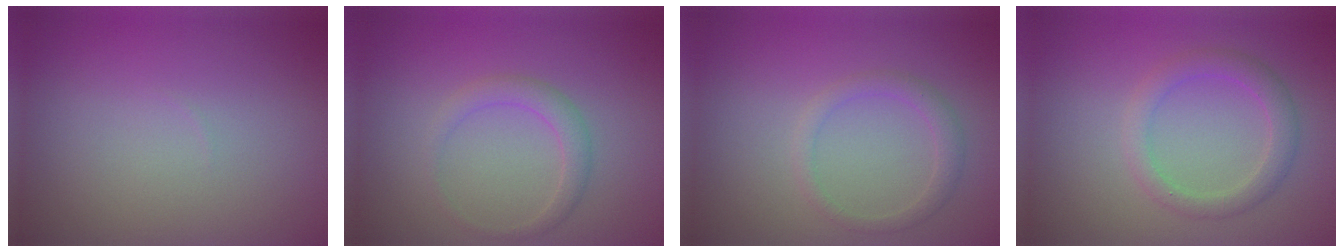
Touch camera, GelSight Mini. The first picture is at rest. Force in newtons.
{"total": 1.8, "press": 1.8, "slide": 0.2}
{"total": 1.6, "press": 1.6, "slide": 0.1}
{"total": 2.5, "press": 2.5, "slide": 0.0}